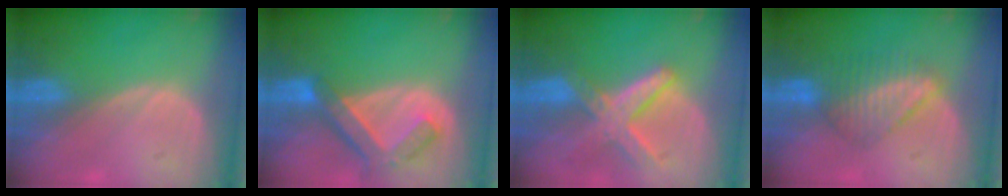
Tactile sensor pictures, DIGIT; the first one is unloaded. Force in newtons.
{"total": 7.3, "press": 6.4, "slide": 3.6}
{"total": 8.2, "press": 7.1, "slide": 4.1}
{"total": 6.3, "press": 6.1, "slide": 1.4}